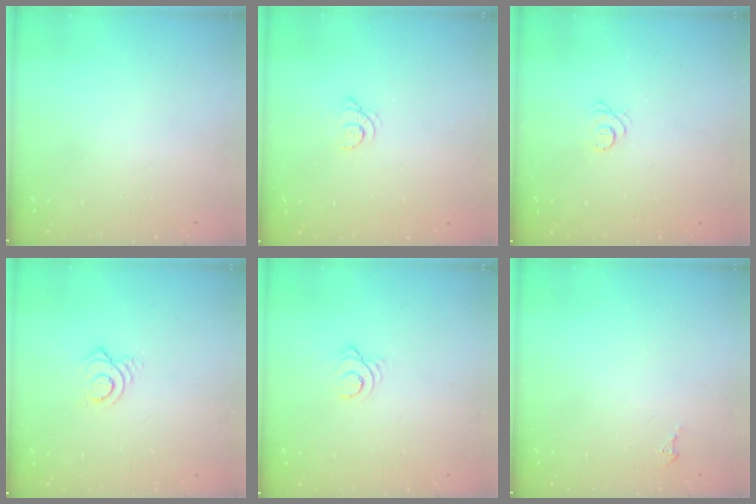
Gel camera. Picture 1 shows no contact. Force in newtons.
{"total": 1.8, "press": 1.8, "slide": 0.2}
{"total": 3.1, "press": 3.1, "slide": 0.4}
{"total": 6.5, "press": 6.4, "slide": 0.8}
{"total": 3.3, "press": 3.3, "slide": 0.2}
{"total": 1.7, "press": 1.7, "slide": 0.1}